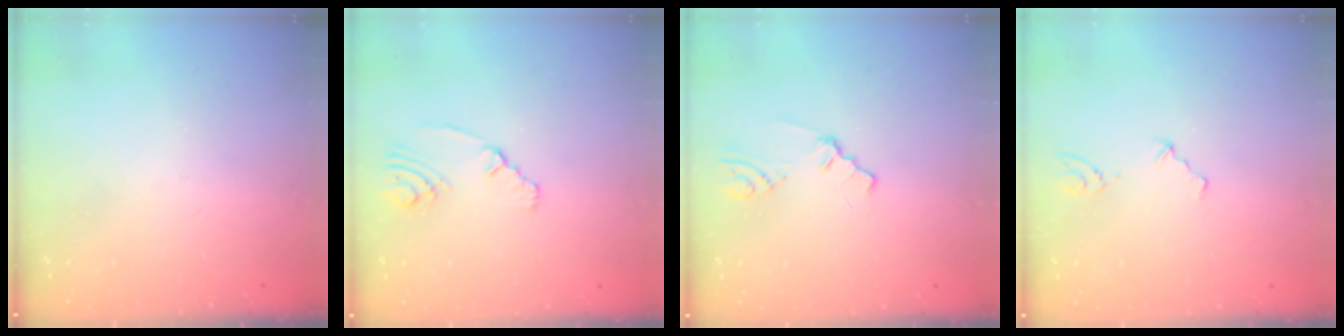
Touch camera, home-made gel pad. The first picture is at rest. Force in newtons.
{"total": 2.2, "press": 2.1, "slide": 0.6}
{"total": 0.7, "press": 0.7, "slide": 0.3}
{"total": 2.5, "press": 2.2, "slide": 1.2}